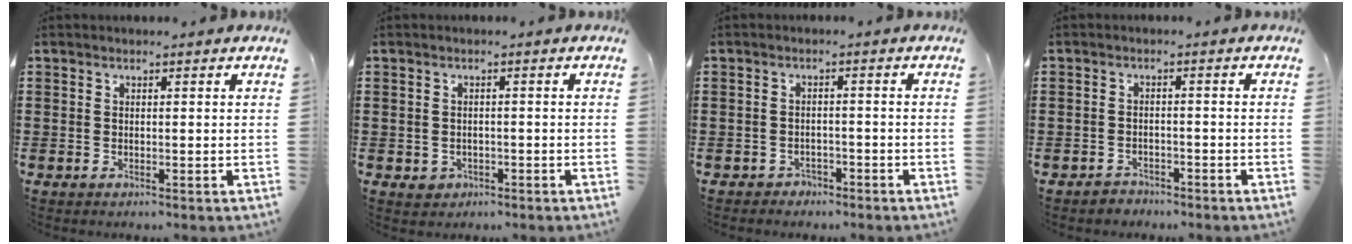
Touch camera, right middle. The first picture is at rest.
{"total": 1.2, "force": [-0.4, 1.1, 0.4], "torque": [-0.012, 0.004, -0.011]}
{"total": 1.7, "force": [-1.6, 0.7, -0.1], "torque": [-0.005, 0.003, -0.037]}
{"total": 1.9, "force": [-1.8, 0.6, -0.2], "torque": [-0.003, 0.003, -0.043]}